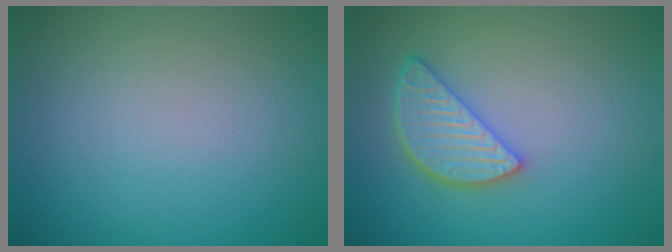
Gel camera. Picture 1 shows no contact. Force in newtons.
{"total": 3.7, "press": 3.2, "slide": 1.9}